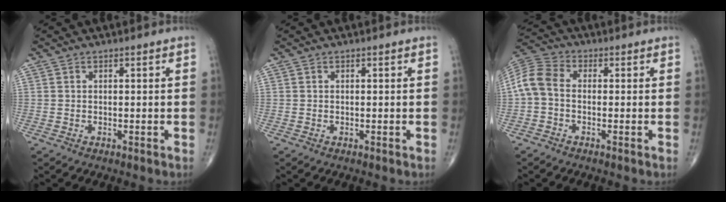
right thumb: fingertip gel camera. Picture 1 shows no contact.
{"total": 0.0}
{"total": 7.1, "force": [-0.7, 4.7, 5.2], "torque": [-0.105, 0.020, -0.030]}